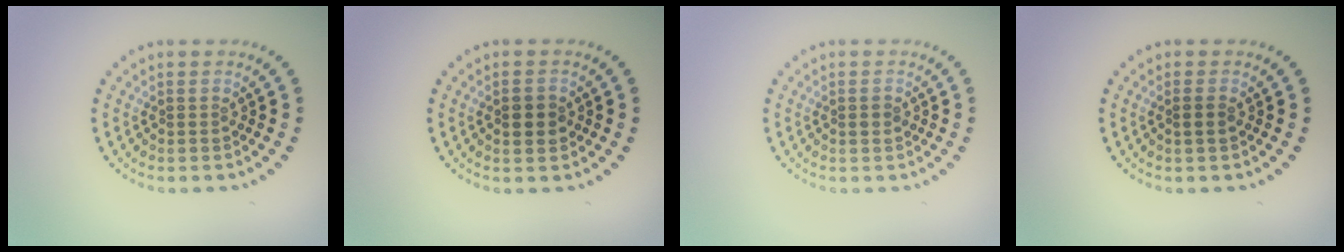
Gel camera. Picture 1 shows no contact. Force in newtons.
{"total": 1.7, "press": 1.7, "slide": 0.1}
{"total": 1.1, "press": 1.1, "slide": 0.1}
{"total": 0.9, "press": 0.9, "slide": 0.4}